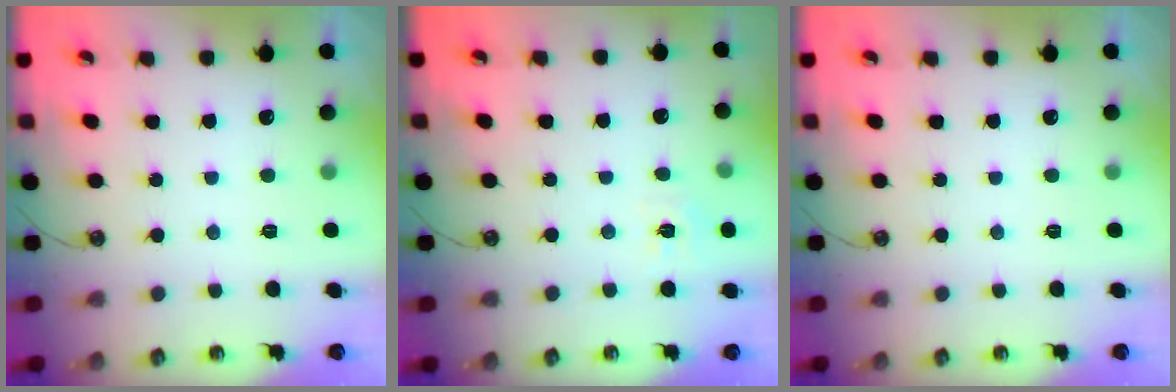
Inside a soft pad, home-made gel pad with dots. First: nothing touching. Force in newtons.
{"total": 6.3, "press": 6.3, "slide": 0.7}
{"total": 0.0}